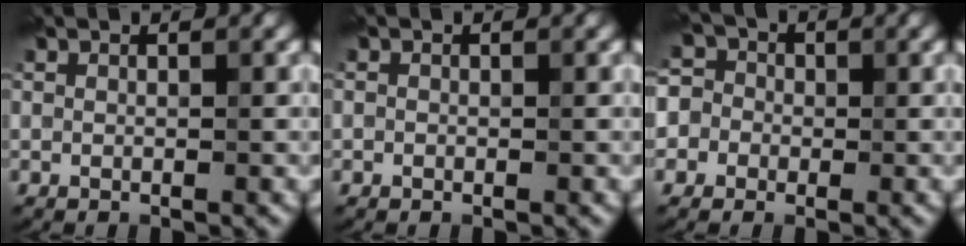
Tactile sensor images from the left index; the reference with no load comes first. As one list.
[{"total": 0.5, "force": [0.1, 0.5, 0.2], "torque": [0.000, -0.001, -0.002]}, {"total": 6.1, "force": [0.0, 5.7, 2.1], "torque": [-0.033, 0.043, -0.043]}]